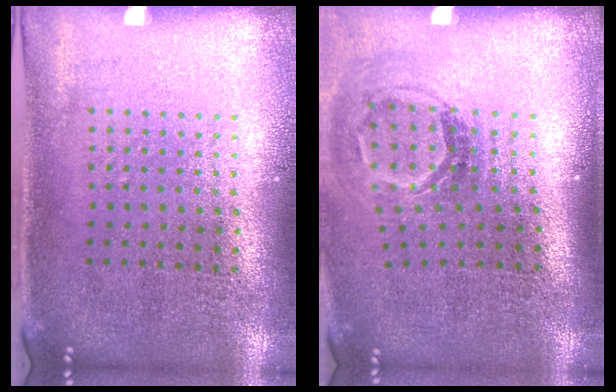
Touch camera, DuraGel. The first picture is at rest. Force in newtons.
{"total": 1.7, "press": 1.2, "slide": 1.3}